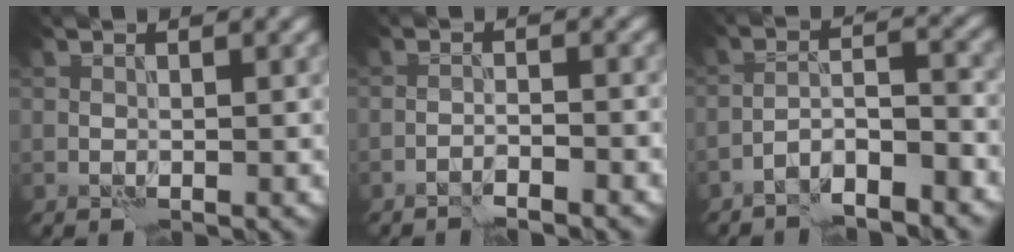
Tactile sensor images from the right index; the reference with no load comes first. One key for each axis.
{"total": 1.8, "fx": -1.6, "fy": -0.3, "fz": 0.7, "tx": -0.011, "ty": 0.005, "tz": -0.031}
{"total": 4.7, "fx": -3.9, "fy": 0.7, "fz": 2.6, "tx": -0.039, "ty": 0.008, "tz": -0.070}